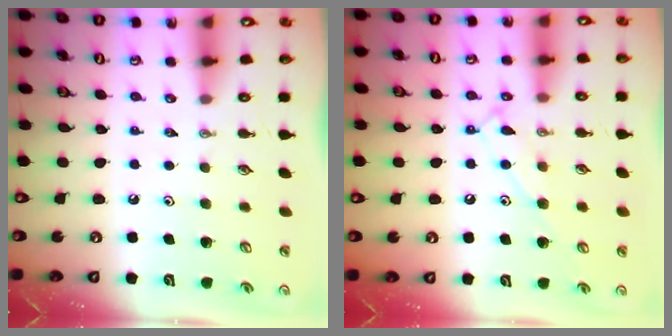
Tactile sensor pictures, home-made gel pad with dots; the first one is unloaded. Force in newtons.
{"total": 10.7, "press": 10.7, "slide": 0.8}